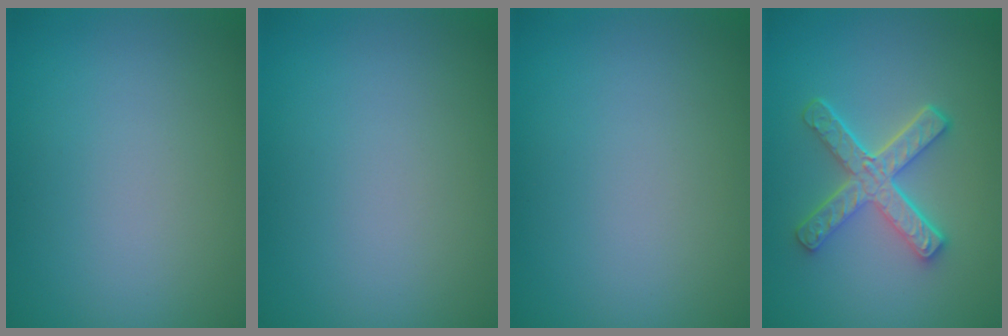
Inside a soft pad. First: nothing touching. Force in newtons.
{"total": 0.0}
{"total": 0.0}
{"total": 4.8, "press": 3.6, "slide": 3.2}